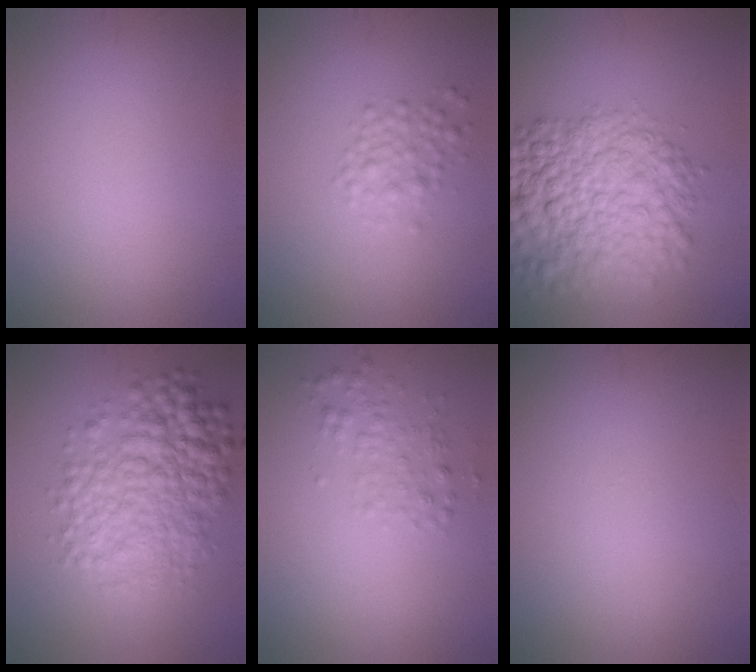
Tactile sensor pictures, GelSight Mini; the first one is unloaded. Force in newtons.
{"total": 2.1, "press": 2.1, "slide": 0.1}
{"total": 9.0, "press": 9.0, "slide": 0.3}
{"total": 7.0, "press": 7.0, "slide": 0.1}
{"total": 1.9, "press": 1.9, "slide": 0.1}
{"total": 0.0}